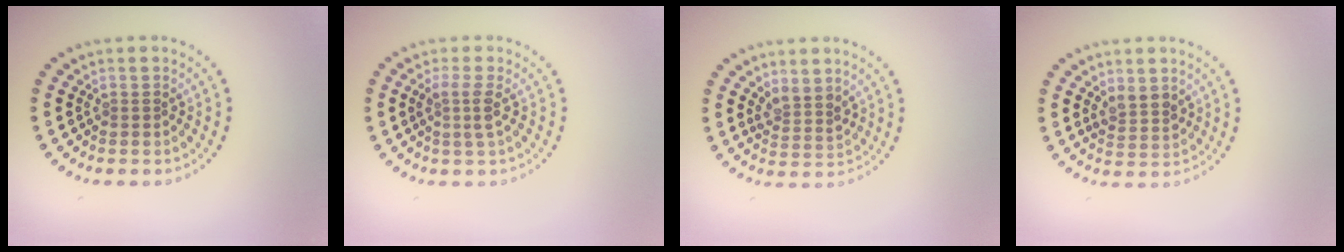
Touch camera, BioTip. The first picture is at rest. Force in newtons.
{"total": 1.9, "press": 1.5, "slide": 1.0}
{"total": 2.3, "press": 1.8, "slide": 1.3}
{"total": 2.2, "press": 2.0, "slide": 0.8}